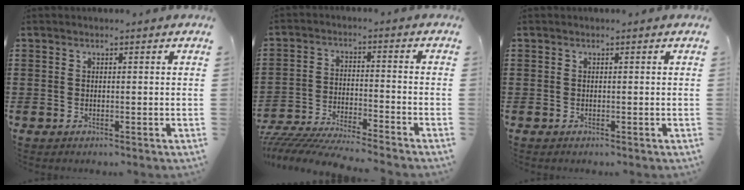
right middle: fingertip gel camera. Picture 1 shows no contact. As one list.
[{"total": 6.5, "force": [-6.4, -0.2, 1.2], "torque": [-0.034, -0.007, -0.128]}, {"total": 0.0}]